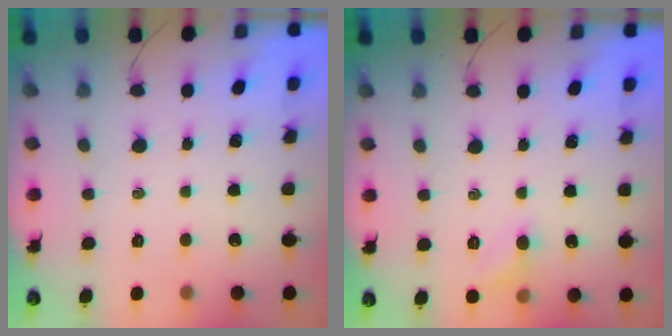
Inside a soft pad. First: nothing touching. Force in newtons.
{"total": 5.5, "press": 5.2, "slide": 1.8}